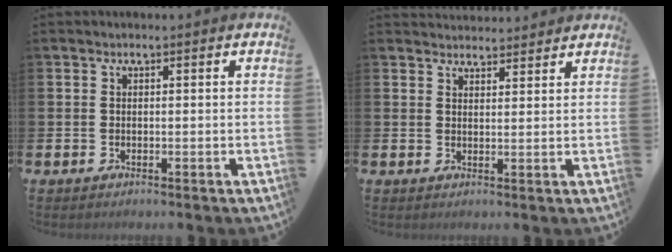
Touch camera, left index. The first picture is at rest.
{"total": 3.0, "force": [3.0, 0.6, -0.2], "torque": [0.004, -0.016, 0.053]}